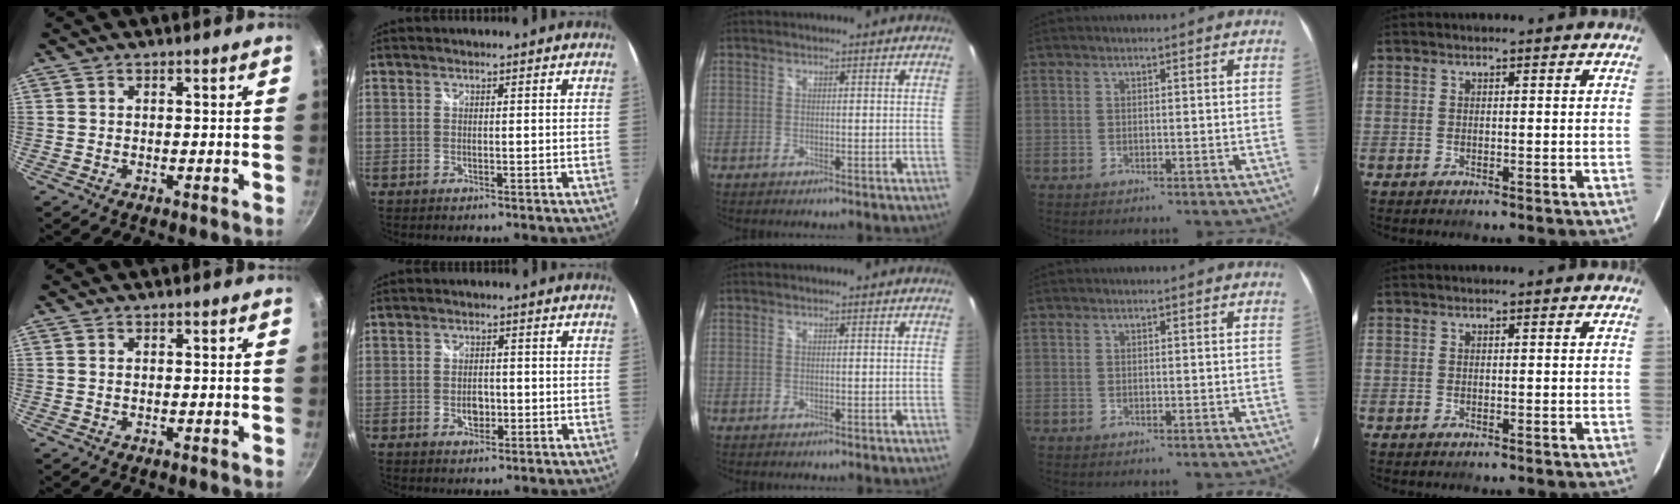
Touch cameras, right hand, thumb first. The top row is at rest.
{"thumb": {"total": 0.6, "force": [0.2, 0.3, 0.4], "torque": [-0.009, 0.000, 0.003]}, "index": {"total": 3.0, "force": [-0.8, 2.1, 2.0], "torque": [-0.032, 0.001, -0.012]}}